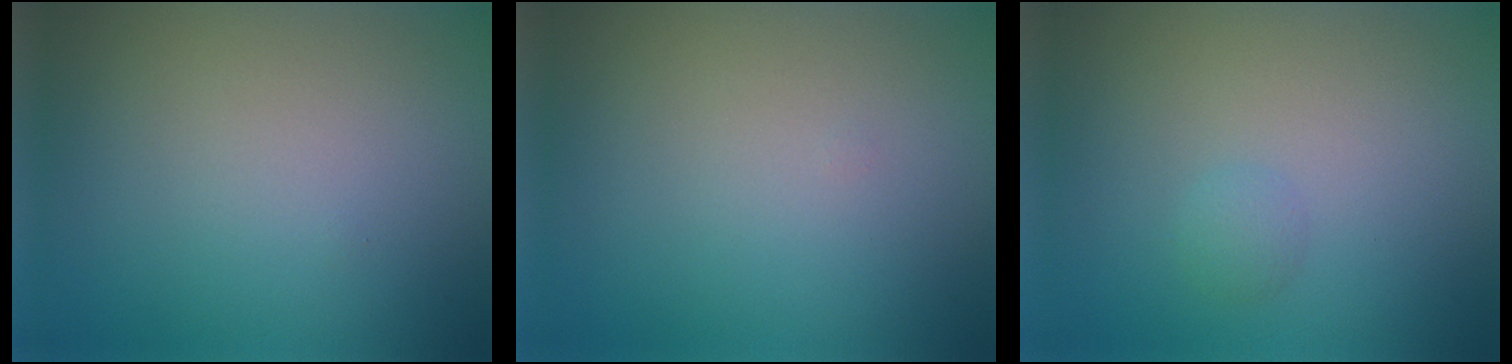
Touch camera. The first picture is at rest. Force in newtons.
{"total": 0.0}
{"total": 0.9, "press": 0.8, "slide": 0.1}